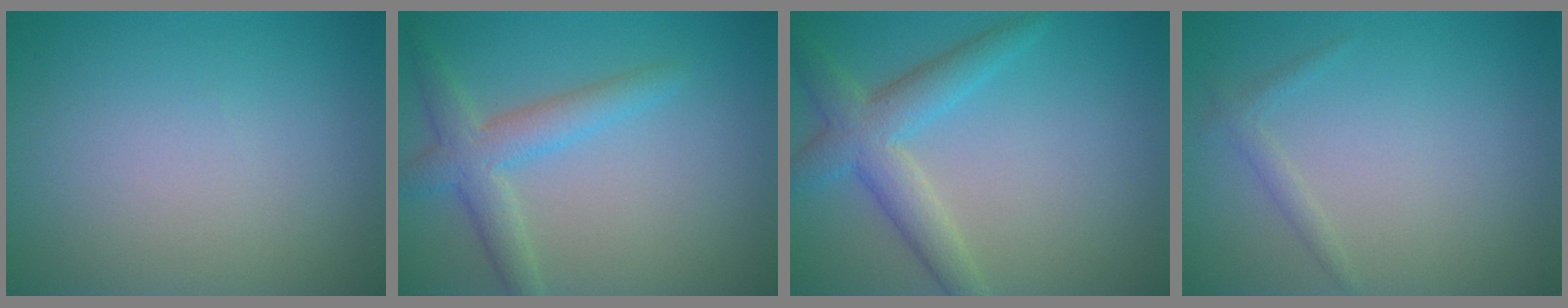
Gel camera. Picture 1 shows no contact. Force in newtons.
{"total": 3.6, "press": 3.6, "slide": 0.1}
{"total": 4.5, "press": 4.4, "slide": 0.4}
{"total": 1.1, "press": 1.1, "slide": 0.1}